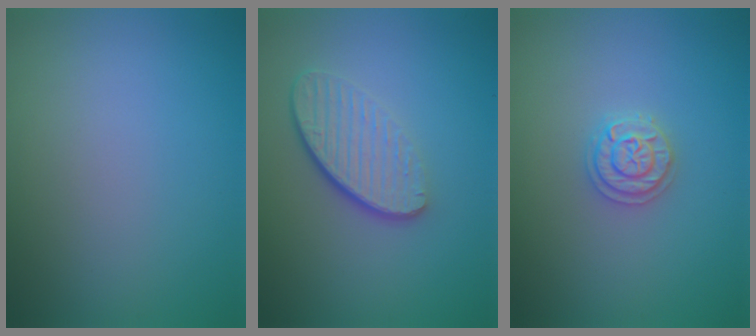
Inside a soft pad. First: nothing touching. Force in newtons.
{"total": 4.6, "press": 3.1, "slide": 3.3}
{"total": 2.0, "press": 2.0, "slide": 0.3}